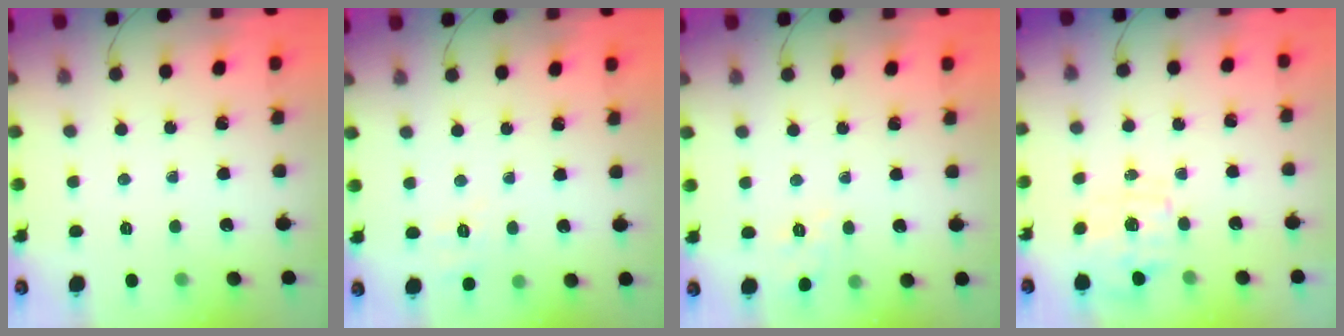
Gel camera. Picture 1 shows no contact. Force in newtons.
{"total": 2.5, "press": 1.0, "slide": 2.3}
{"total": 1.7, "press": 0.1, "slide": 1.7}
{"total": 1.9, "press": 1.8, "slide": 0.5}